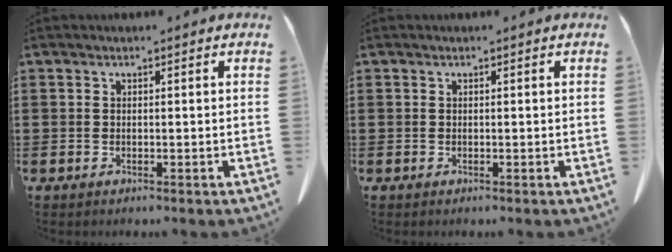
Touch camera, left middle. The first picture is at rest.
{"total": 0.0}